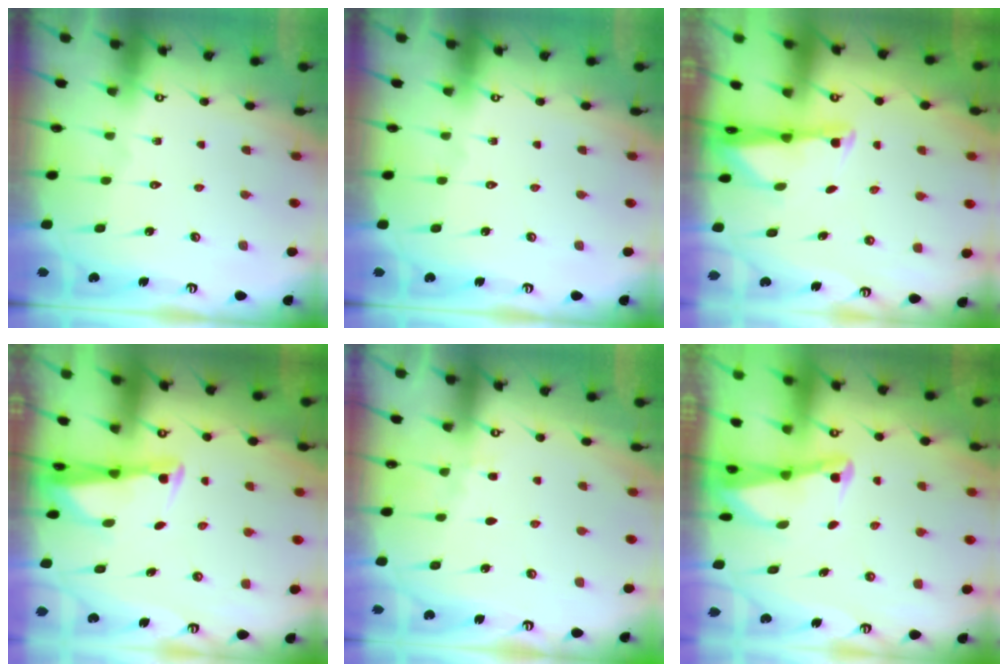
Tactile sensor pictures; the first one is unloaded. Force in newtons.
{"total": 0.0}
{"total": 1.8, "press": 1.8, "slide": 0.4}
{"total": 2.8, "press": 2.7, "slide": 0.6}
{"total": 3.0, "press": 2.9, "slide": 0.4}
{"total": 2.1, "press": 2.0, "slide": 0.3}